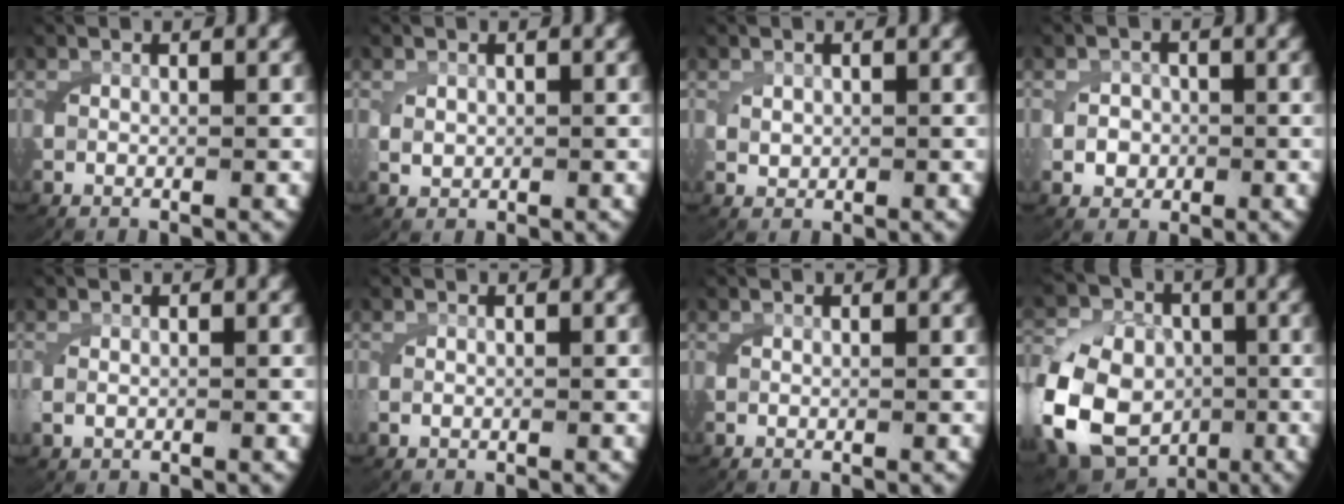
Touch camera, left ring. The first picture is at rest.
{"total": 0.9, "force": [0.4, 0.6, 0.6], "torque": [-0.019, -0.006, 0.017]}
{"total": 0.8, "force": [0.4, 0.4, 0.5], "torque": [-0.015, -0.005, 0.017]}
{"total": 2.3, "force": [-0.3, 2.2, 0.8], "torque": [-0.018, -0.004, -0.004]}
{"total": 0.9, "force": [-0.1, 0.7, 0.6], "torque": [-0.026, -0.006, 0.007]}
{"total": 0.6, "force": [-0.1, 0.4, 0.4], "torque": [-0.019, -0.005, 0.006]}
{"total": 0.0}
{"total": 15.1, "force": [-4.8, 13.1, 5.8], "torque": [-0.149, -0.059, -0.073]}